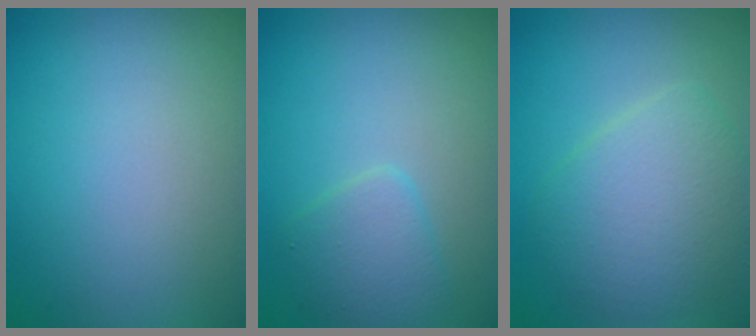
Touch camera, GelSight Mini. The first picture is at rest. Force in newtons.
{"total": 2.3, "press": 2.3, "slide": 0.1}
{"total": 5.0, "press": 5.0, "slide": 0.1}